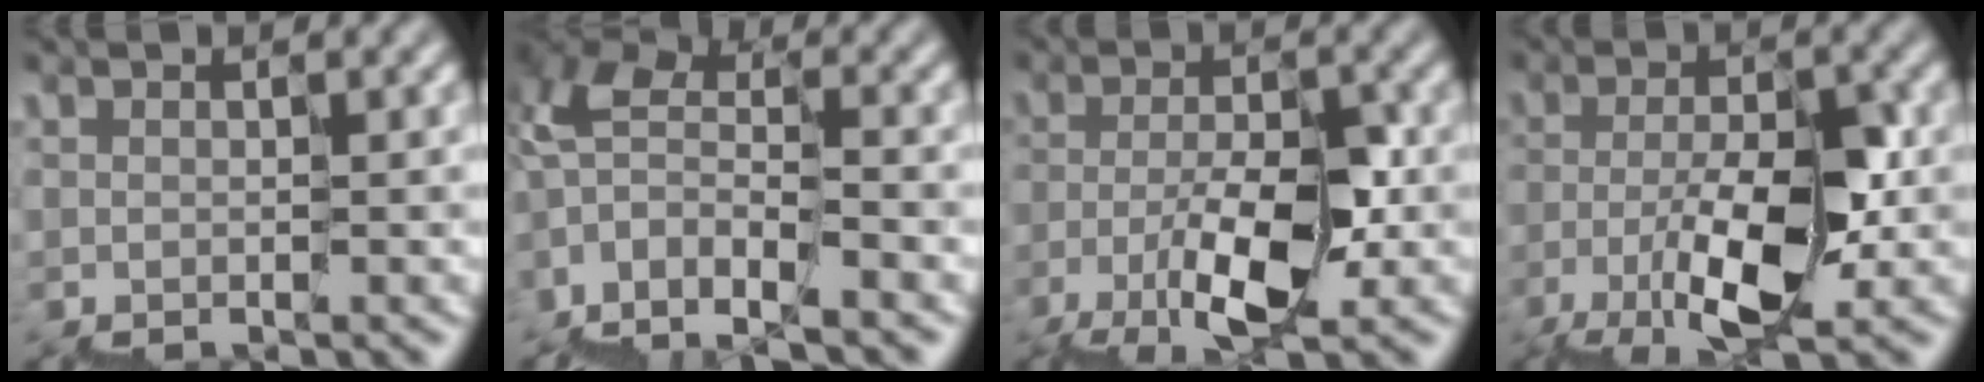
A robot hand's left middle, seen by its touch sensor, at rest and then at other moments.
{"total": 7.0, "force": [-3.6, 3.8, 4.6], "torque": [-0.078, 0.017, -0.079]}
{"total": 5.2, "force": [-2.1, 1.7, 4.4], "torque": [-0.079, 0.006, -0.038]}
{"total": 5.9, "force": [-1.9, 1.9, 5.2], "torque": [-0.093, 0.007, -0.036]}